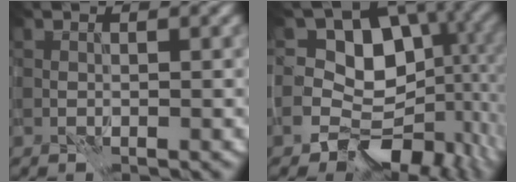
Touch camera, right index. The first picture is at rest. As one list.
[{"total": 11.2, "force": [-1.2, 8.7, 6.9], "torque": [-0.091, -0.006, -0.026]}]